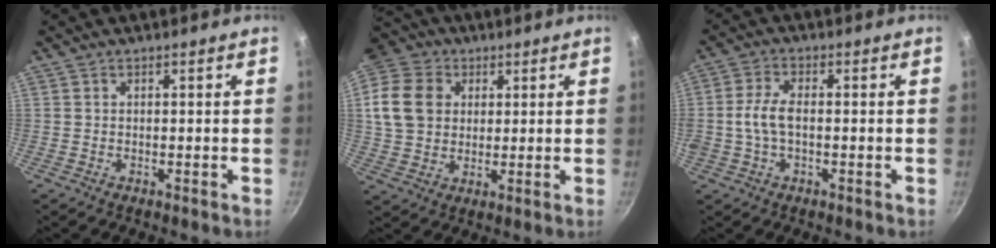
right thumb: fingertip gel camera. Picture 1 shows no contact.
{"total": 15.4, "force": [4.8, 12.5, 7.7], "torque": [-0.142, 0.006, 0.085]}
{"total": 5.5, "force": [-0.5, 2.8, 4.8], "torque": [-0.100, 0.014, -0.014]}